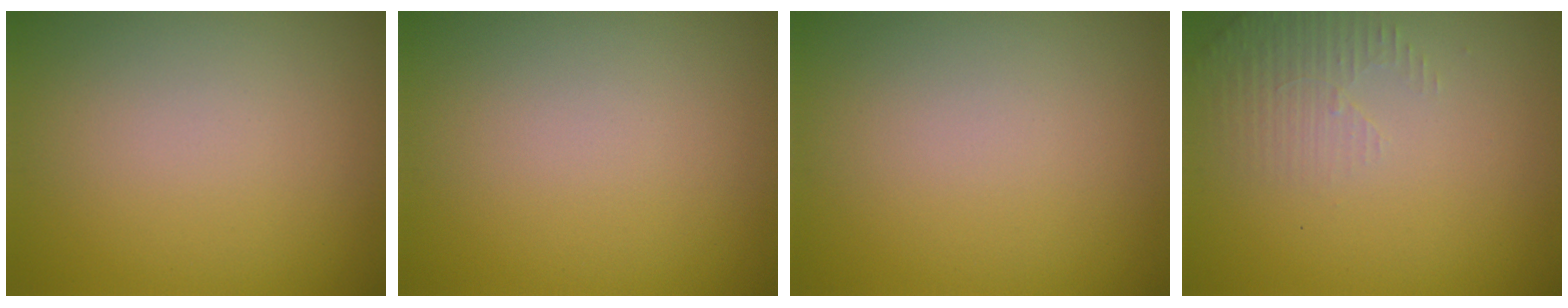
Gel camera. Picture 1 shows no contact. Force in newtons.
{"total": 0.0}
{"total": 0.0}
{"total": 1.9, "press": 1.8, "slide": 0.6}